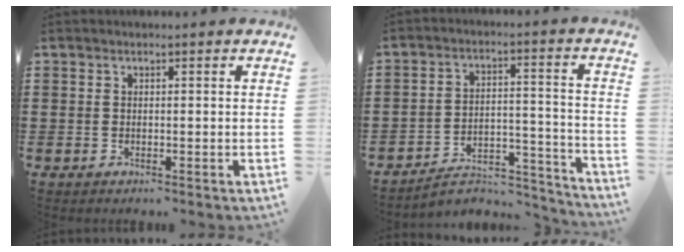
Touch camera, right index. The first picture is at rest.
{"total": 5.2, "force": [-4.7, 1.4, 1.8], "torque": [-0.033, 0.001, -0.092]}